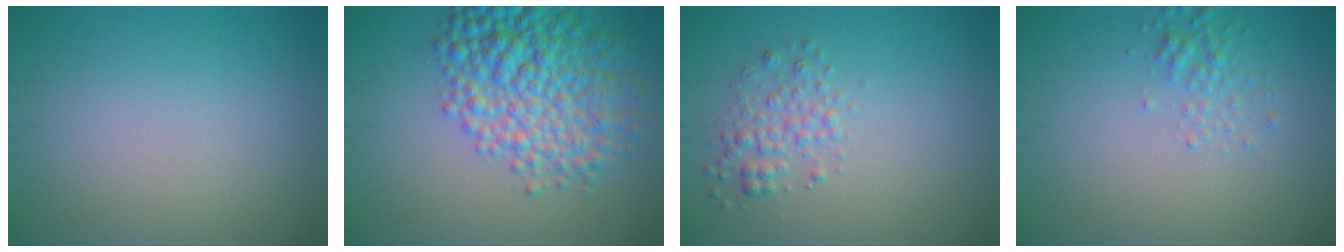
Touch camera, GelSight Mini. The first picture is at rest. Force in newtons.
{"total": 8.1, "press": 8.1, "slide": 0.2}
{"total": 2.0, "press": 2.0, "slide": 0.1}
{"total": 1.6, "press": 1.6, "slide": 0.1}